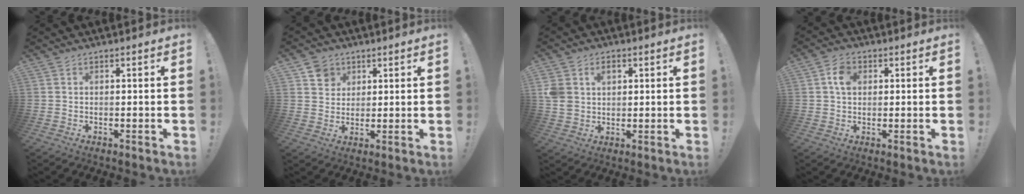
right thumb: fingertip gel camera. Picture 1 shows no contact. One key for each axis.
{"total": 6.1, "fx": 3.0, "fy": 5.2, "fz": 0.7, "tx": 0.001, "ty": -0.018, "tz": 0.060}
{"total": 6.5, "fx": 2.0, "fy": 5.3, "fz": 3.1, "tx": -0.068, "ty": -0.001, "tz": 0.036}
{"total": 5.1, "fx": 1.2, "fy": 3.9, "fz": 3.1, "tx": -0.044, "ty": 0.006, "tz": 0.022}